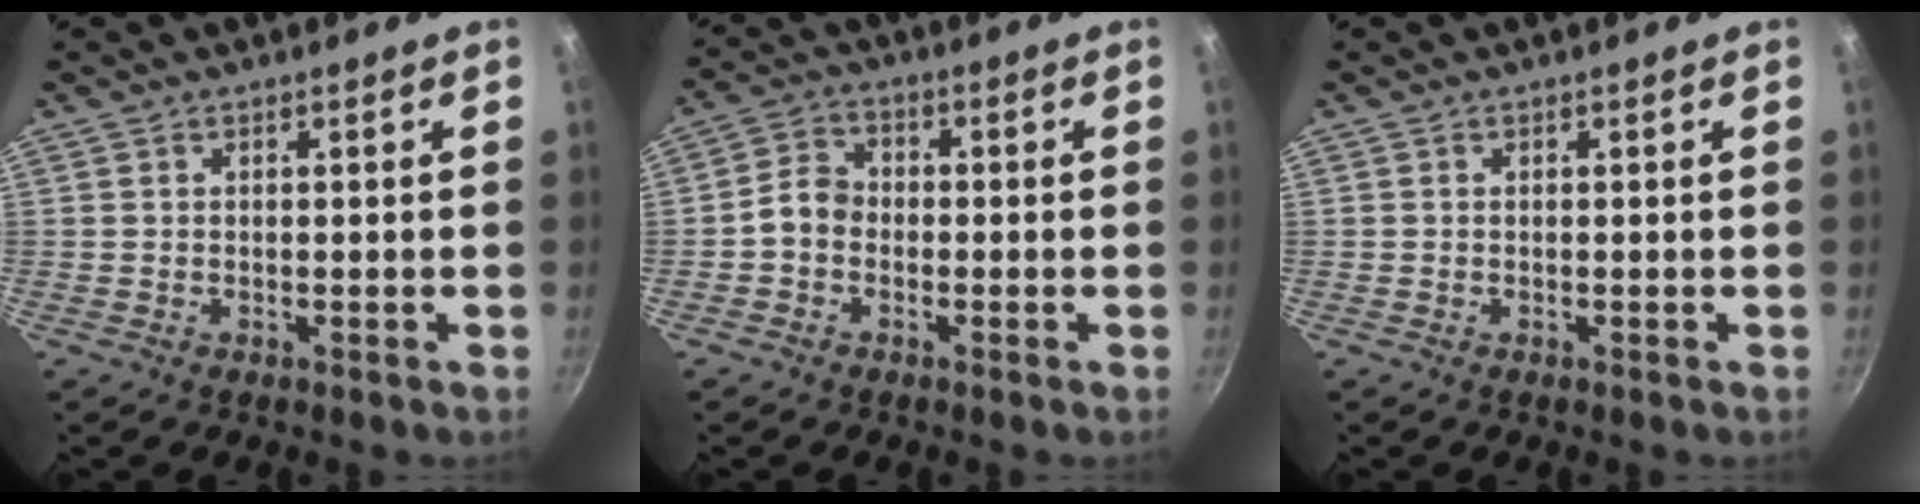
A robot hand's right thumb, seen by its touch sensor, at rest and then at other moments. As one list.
[{"total": 4.7, "force": [-1.3, 3.8, 2.5], "torque": [-0.030, 0.024, -0.037]}, {"total": 0.0}]